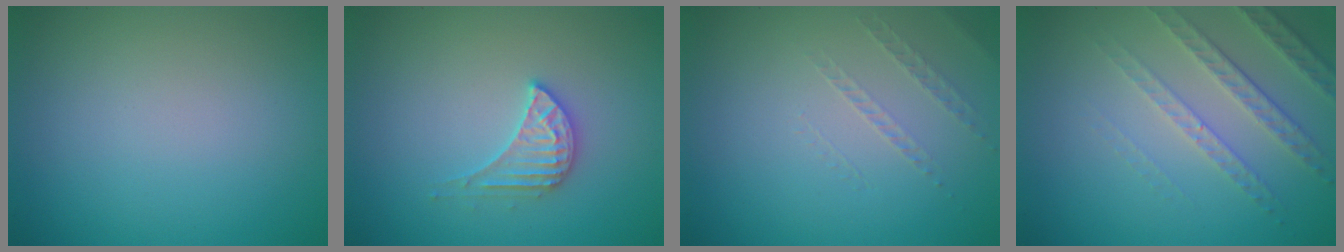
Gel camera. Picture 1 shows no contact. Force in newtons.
{"total": 2.6, "press": 2.6, "slide": 0.2}
{"total": 1.0, "press": 0.4, "slide": 0.9}
{"total": 3.3, "press": 3.1, "slide": 1.3}